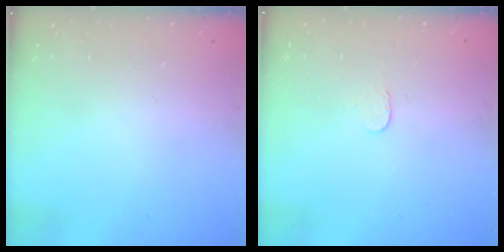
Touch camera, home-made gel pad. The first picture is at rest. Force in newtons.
{"total": 3.2, "press": 3.1, "slide": 0.3}